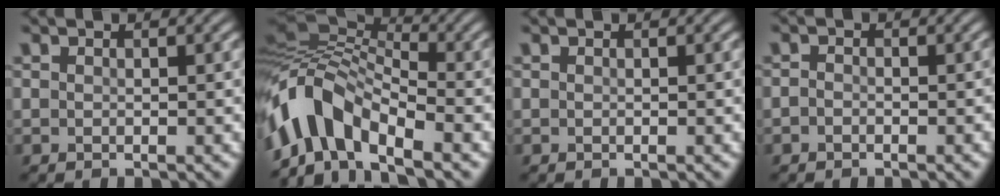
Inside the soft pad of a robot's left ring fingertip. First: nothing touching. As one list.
[{"total": 9.7, "force": [-6.2, 4.5, 5.9], "torque": [-0.112, 0.017, -0.124]}, {"total": 0.0}, {"total": 1.4, "force": [-1.3, 0.5, -0.1], "torque": [-0.005, -0.002, -0.034]}]